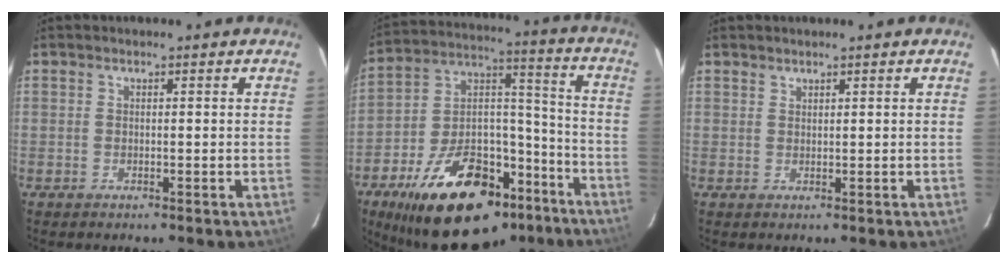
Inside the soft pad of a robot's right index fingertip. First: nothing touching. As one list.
[{"total": 27.9, "force": [-18.2, 13.7, 16.2], "torque": [-0.296, 0.041, -0.262]}, {"total": 0.8, "force": [0.8, 0.3, 0.0], "torque": [0.000, 0.002, 0.015]}]